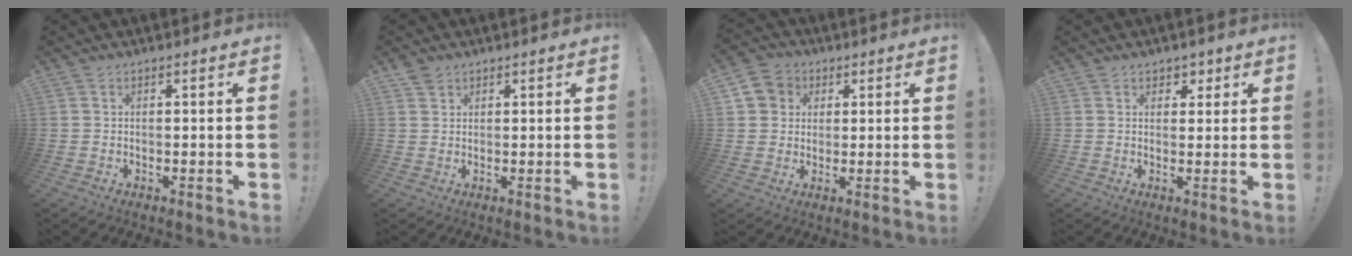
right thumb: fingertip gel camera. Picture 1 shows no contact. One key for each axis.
{"total": 2.1, "fx": 1.7, "fy": 1.1, "fz": 0.7, "tx": -0.006, "ty": -0.009, "tz": 0.031}
{"total": 7.0, "fx": 2.2, "fy": 6.3, "fz": 1.9, "tx": -0.031, "ty": -0.006, "tz": 0.045}
{"total": 3.3, "fx": 1.7, "fy": 2.7, "fz": 0.7, "tx": 0.004, "ty": -0.007, "tz": 0.028}